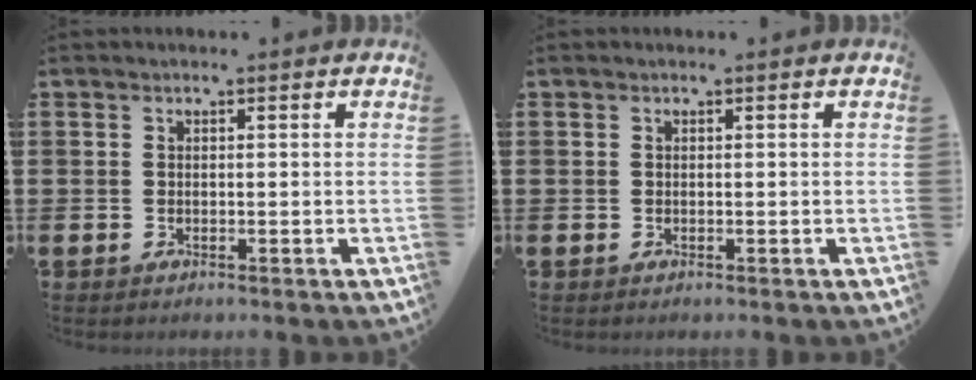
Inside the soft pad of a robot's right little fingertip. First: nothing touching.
{"total": 0.0}